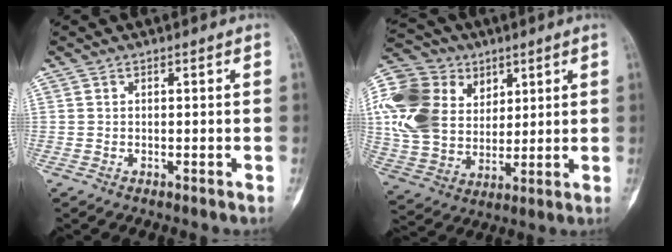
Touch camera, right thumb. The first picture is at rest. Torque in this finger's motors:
{"motor_torque": [0.52, 2.69, 1.05, 0.64, 0.15]}